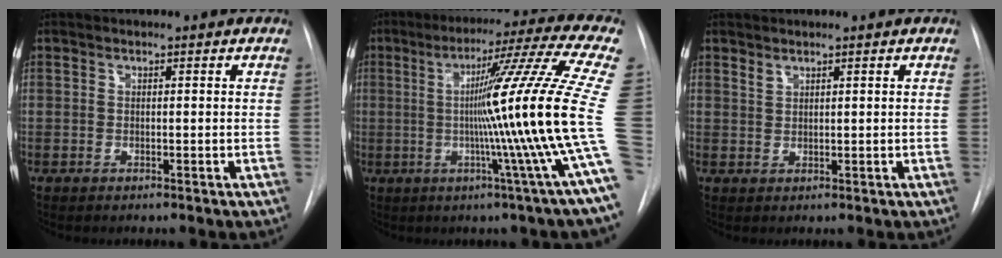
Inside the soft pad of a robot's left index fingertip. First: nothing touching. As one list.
[{"total": 21.4, "force": [-0.9, -4.5, 20.9], "torque": [-0.245, -0.014, -0.029]}, {"total": 1.0, "force": [1.0, 0.2, 0.3], "torque": [-0.005, 0.001, 0.021]}]